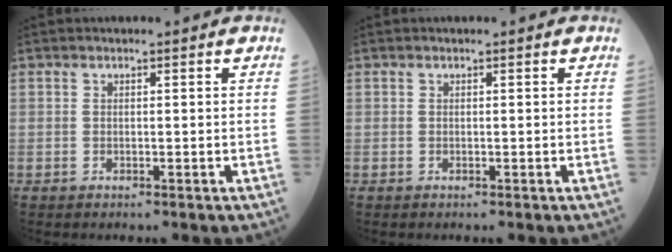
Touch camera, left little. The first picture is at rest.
{"total": 0.0}